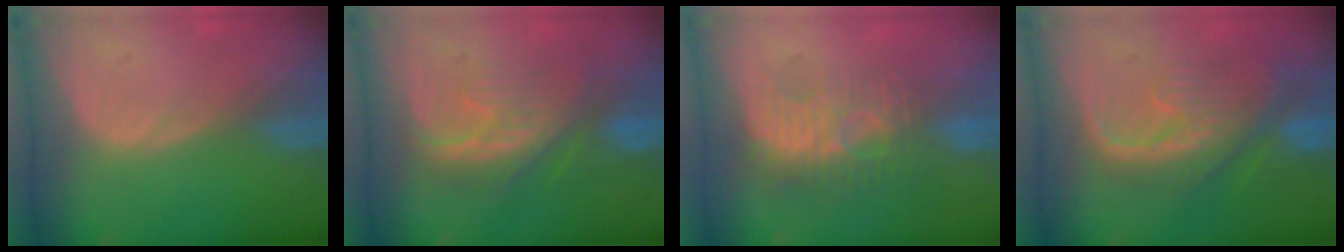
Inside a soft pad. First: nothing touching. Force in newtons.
{"total": 8.2, "press": 8.0, "slide": 2.0}
{"total": 8.7, "press": 8.0, "slide": 3.4}
{"total": 10.3, "press": 9.1, "slide": 4.7}